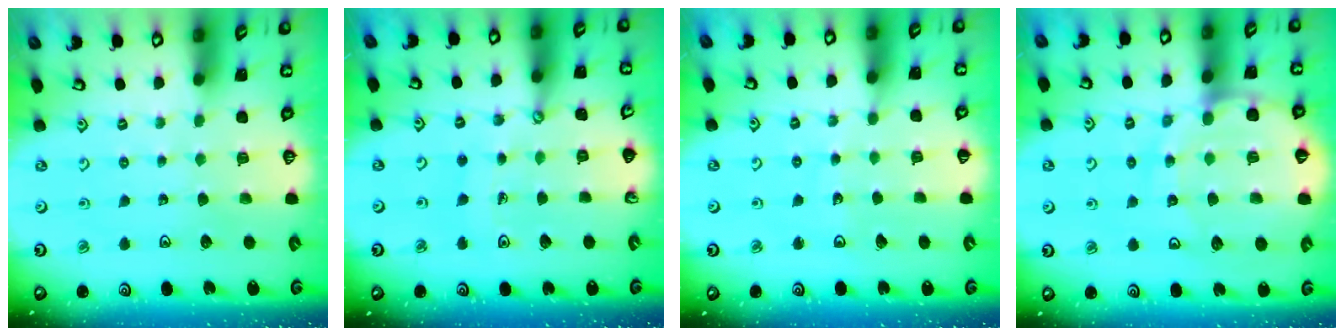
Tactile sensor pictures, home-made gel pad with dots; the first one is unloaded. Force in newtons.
{"total": 6.7, "press": 6.7, "slide": 0.4}
{"total": 3.0, "press": 3.0, "slide": 0.2}
{"total": 13.1, "press": 13.0, "slide": 1.5}